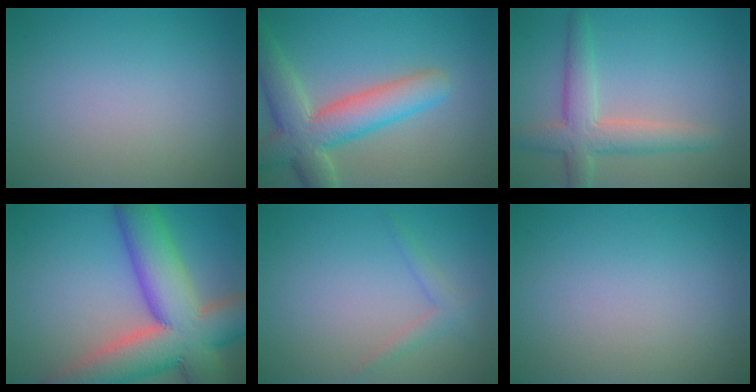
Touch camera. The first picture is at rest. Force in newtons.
{"total": 7.4, "press": 7.4, "slide": 0.8}
{"total": 4.4, "press": 4.4, "slide": 0.3}
{"total": 14.1, "press": 14.1, "slide": 0.9}
{"total": 1.4, "press": 1.4, "slide": 0.1}
{"total": 0.0}